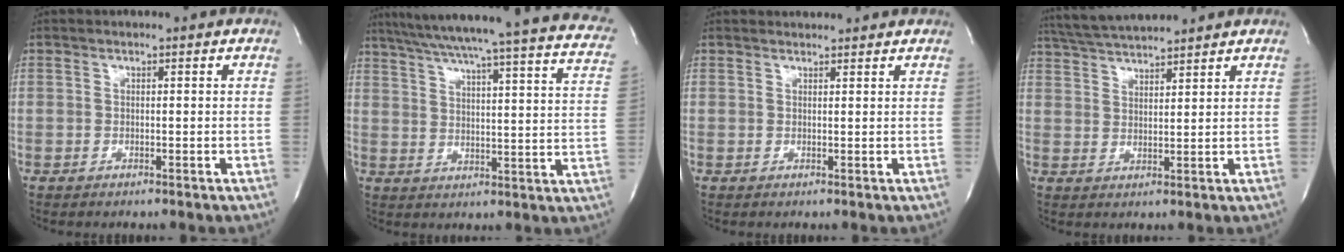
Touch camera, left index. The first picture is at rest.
{"total": 30.4, "force": [25.7, 2.4, 16.1], "torque": [-0.224, -0.037, 0.307]}
{"total": 3.1, "force": [3.0, 0.5, 0.3], "torque": [-0.010, 0.017, 0.037]}
{"total": 8.6, "force": [8.1, 0.0, 2.8], "torque": [-0.062, 0.025, 0.142]}